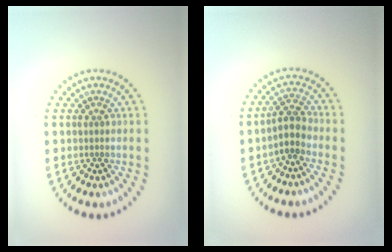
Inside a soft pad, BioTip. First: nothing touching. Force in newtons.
{"total": 2.5, "press": 2.0, "slide": 1.5}